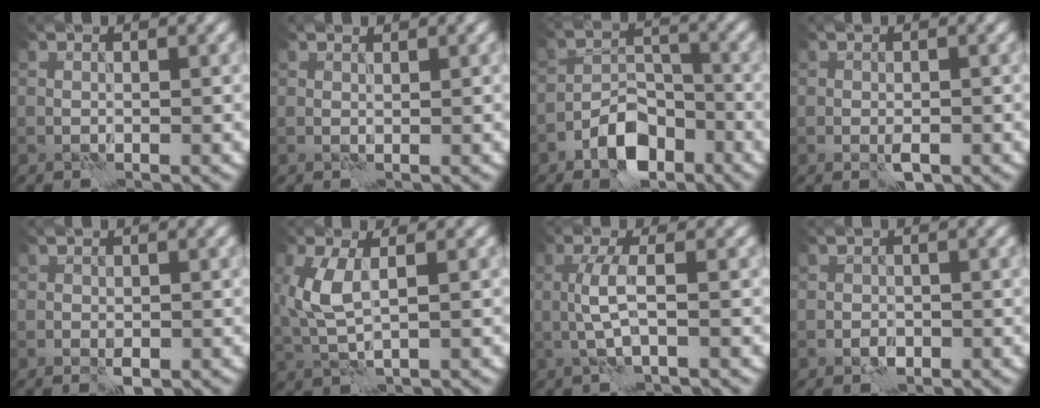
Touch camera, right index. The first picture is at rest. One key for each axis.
{"total": 0.6, "fx": 0.6, "fy": -0.1, "fz": 0.1, "tx": -0.002, "ty": 0.001, "tz": 0.009}
{"total": 5.7, "fx": -3.6, "fy": 3.1, "fz": 3.2, "tx": -0.048, "ty": 0.004, "tz": -0.070}
{"total": 1.9, "fx": -0.7, "fy": 1.1, "fz": 1.4, "tx": -0.030, "ty": -0.006, "tz": -0.011}
{"total": 1.7, "fx": -0.5, "fy": 1.1, "fz": 1.2, "tx": -0.022, "ty": -0.005, "tz": -0.007}
{"total": 4.2, "fx": 0.6, "fy": 1.6, "fz": 3.8, "tx": -0.095, "ty": 0.005, "tz": 0.013}
{"total": 2.8, "fx": -0.3, "fy": 0.5, "fz": 2.8, "tx": -0.059, "ty": 0.007, "tz": -0.009}
{"total": 1.4, "fx": -0.6, "fy": 1.1, "fz": 0.7, "tx": -0.009, "ty": -0.001, "tz": -0.012}